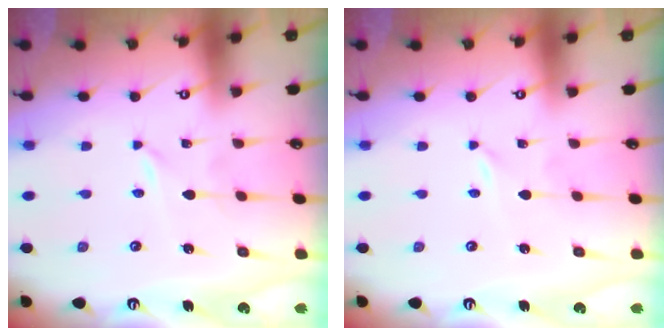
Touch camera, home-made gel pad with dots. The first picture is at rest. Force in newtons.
{"total": 0.0}